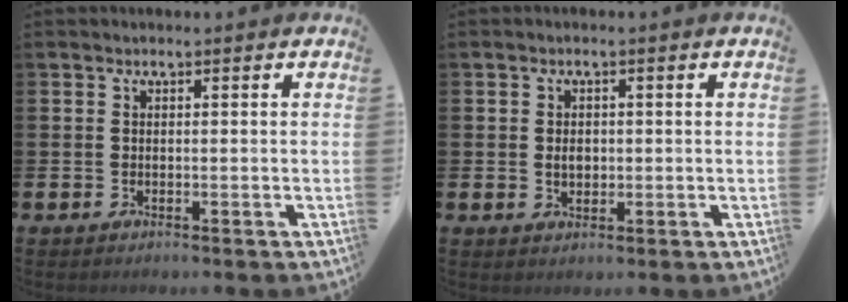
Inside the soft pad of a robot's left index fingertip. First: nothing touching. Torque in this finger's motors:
{"motor_torque": [0.15, -0.04, 0.04, 0.03]}